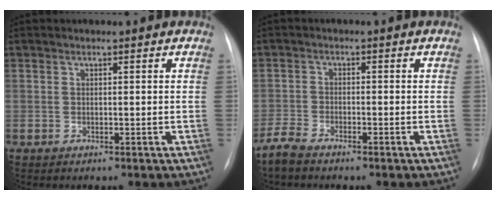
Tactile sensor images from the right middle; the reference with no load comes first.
{"total": 3.2, "force": [-2.8, 0.7, 1.3], "torque": [-0.032, -0.007, -0.055]}